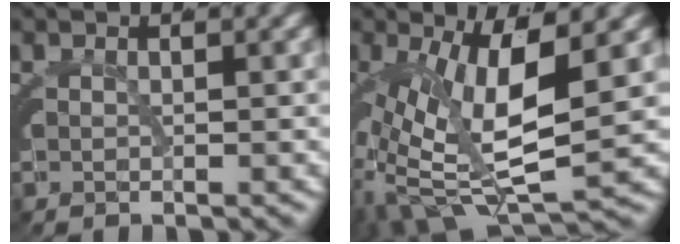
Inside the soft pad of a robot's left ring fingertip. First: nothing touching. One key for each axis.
{"total": 8.0, "fx": -2.2, "fy": 3.5, "fz": 6.9, "tx": -0.125, "ty": -0.031, "tz": -0.017}